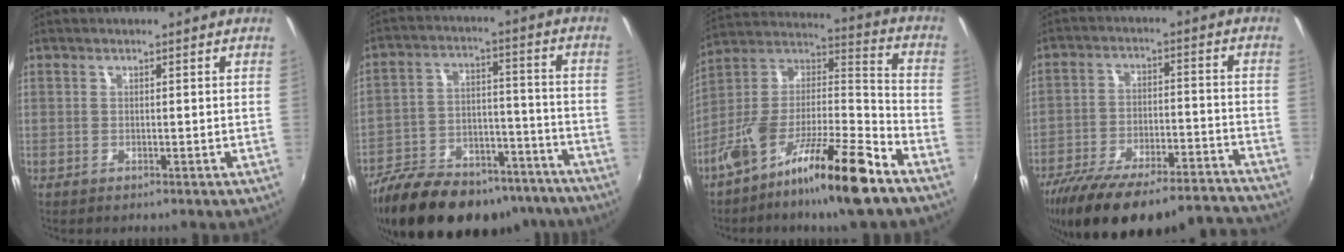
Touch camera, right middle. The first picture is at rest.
{"total": 27.1, "force": [-21.1, 11.3, 12.7], "torque": [-0.246, 0.006, -0.296]}
{"total": 18.5, "force": [-12.0, 2.9, 13.8], "torque": [-0.237, 0.003, -0.218]}
{"total": 26.9, "force": [-23.5, 5.7, 11.8], "torque": [-0.213, -0.027, -0.335]}